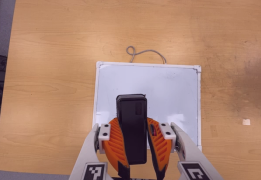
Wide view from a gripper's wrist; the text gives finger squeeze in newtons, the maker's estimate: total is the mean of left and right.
{"total": 12.3, "left": 8.7, "right": 16.0}